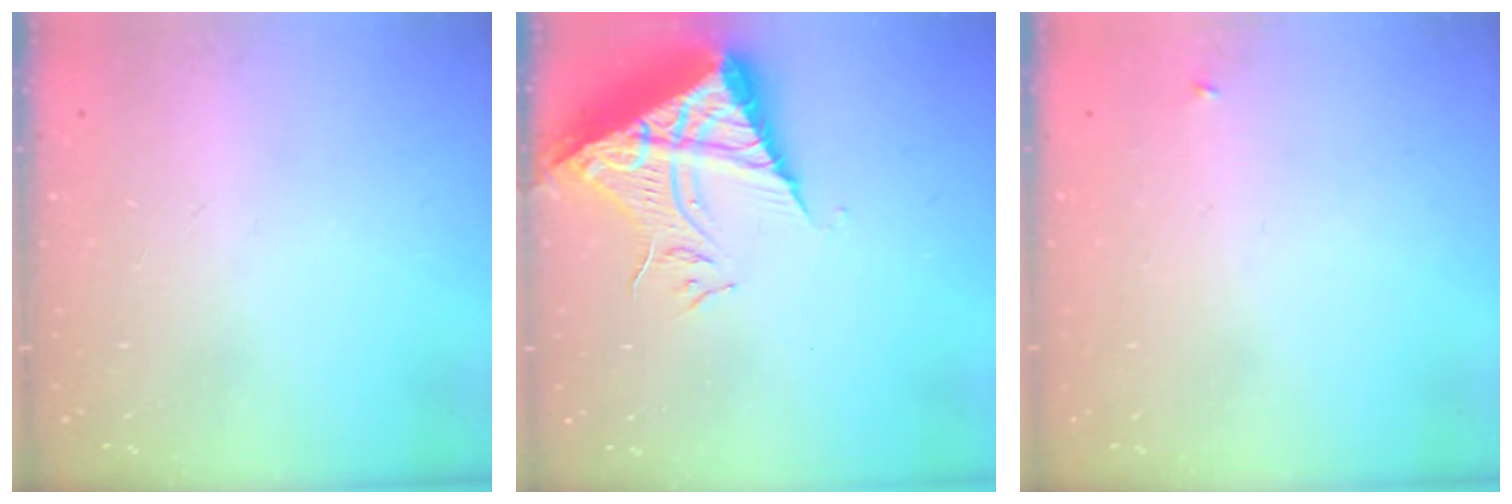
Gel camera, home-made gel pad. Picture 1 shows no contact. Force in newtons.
{"total": 10.3, "press": 10.2, "slide": 1.1}
{"total": 2.3, "press": 2.3, "slide": 0.2}